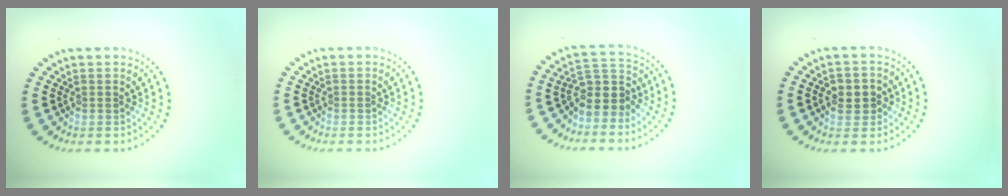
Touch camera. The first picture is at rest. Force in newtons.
{"total": 0.0}
{"total": 3.6, "press": 3.0, "slide": 2.0}
{"total": 2.7, "press": 2.6, "slide": 0.5}